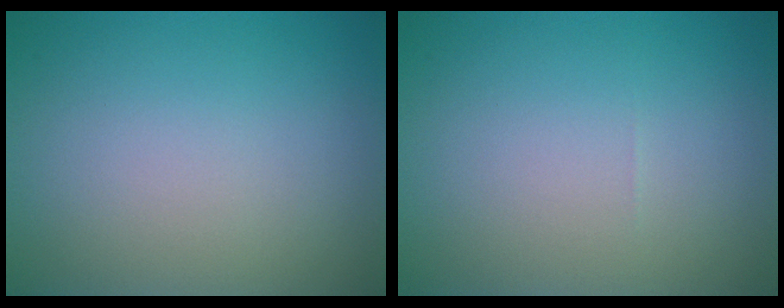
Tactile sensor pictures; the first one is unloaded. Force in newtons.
{"total": 0.0}